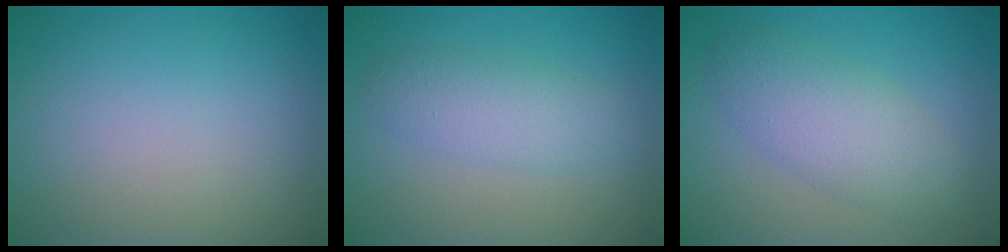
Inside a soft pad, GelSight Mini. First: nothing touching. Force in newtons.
{"total": 3.0, "press": 3.0, "slide": 0.2}
{"total": 4.4, "press": 4.4, "slide": 0.1}